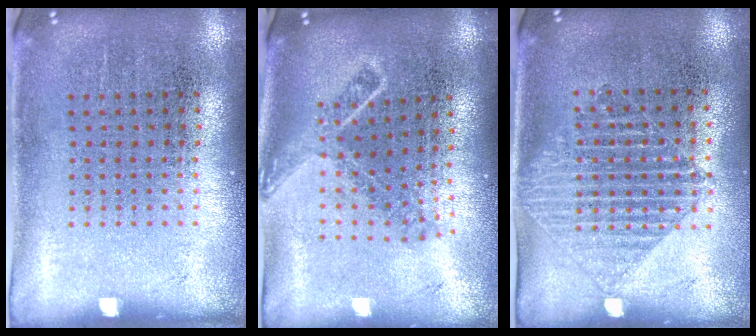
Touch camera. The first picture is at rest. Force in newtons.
{"total": 1.7, "press": 1.2, "slide": 1.2}
{"total": 1.3, "press": 1.1, "slide": 0.6}